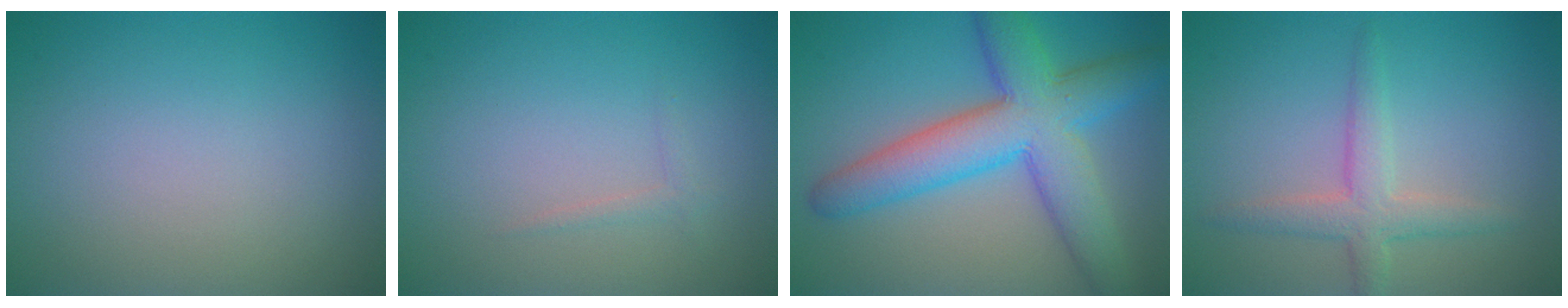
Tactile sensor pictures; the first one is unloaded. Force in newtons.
{"total": 0.6, "press": 0.6, "slide": 0.1}
{"total": 9.1, "press": 9.1, "slide": 0.3}
{"total": 3.0, "press": 3.0, "slide": 0.1}